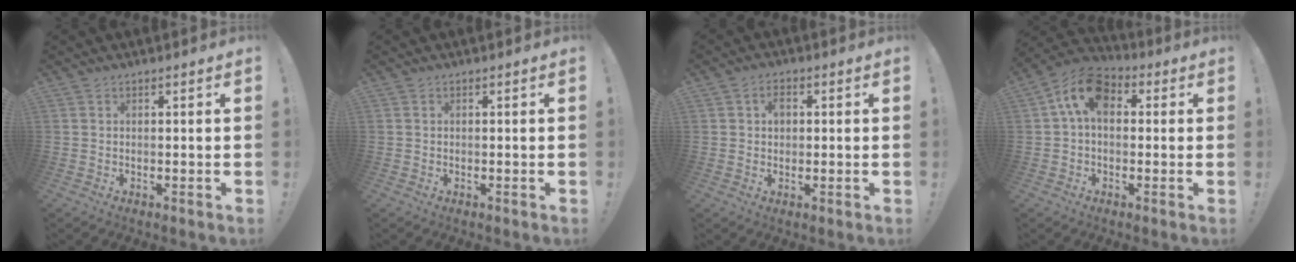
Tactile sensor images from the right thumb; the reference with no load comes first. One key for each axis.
{"total": 0.0}
{"total": 2.8, "fx": 0.7, "fy": 2.2, "fz": 1.6, "tx": -0.009, "ty": 0.001, "tz": 0.005}
{"total": 10.8, "fx": 2.7, "fy": 6.8, "fz": 8.0, "tx": -0.145, "ty": 0.009, "tz": 0.054}